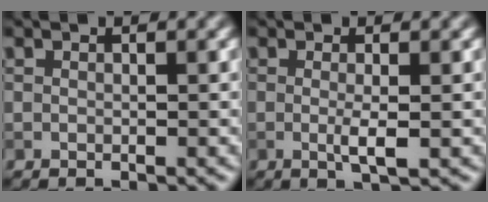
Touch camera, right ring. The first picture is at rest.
{"total": 2.0, "force": [-0.2, 0.3, 1.9], "torque": [-0.037, -0.005, -0.005]}